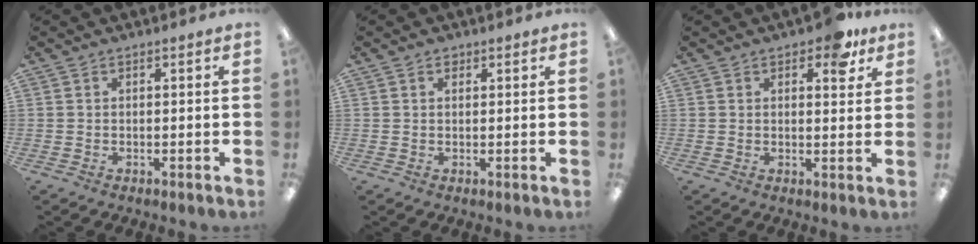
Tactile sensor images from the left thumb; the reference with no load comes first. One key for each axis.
{"total": 1.0, "fx": 0.6, "fy": 0.7, "fz": 0.4, "tx": -0.010, "ty": 0.002, "tz": 0.011}
{"total": 6.2, "fx": 4.0, "fy": 3.1, "fz": 3.6, "tx": -0.040, "ty": -0.012, "tz": 0.065}